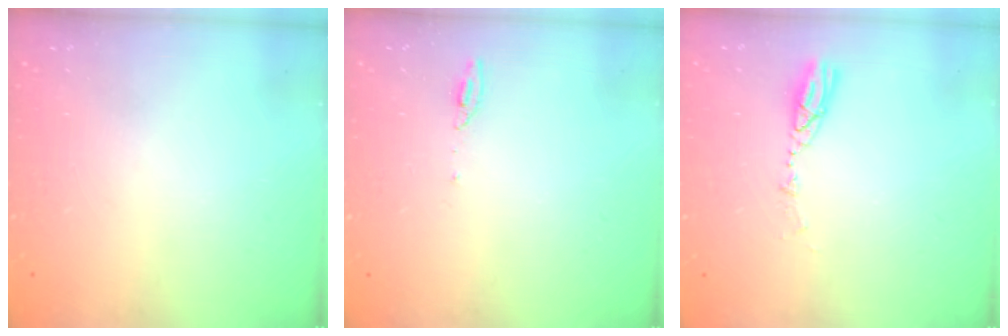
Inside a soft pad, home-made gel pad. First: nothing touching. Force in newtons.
{"total": 4.1, "press": 4.0, "slide": 0.7}
{"total": 4.3, "press": 4.3, "slide": 0.4}